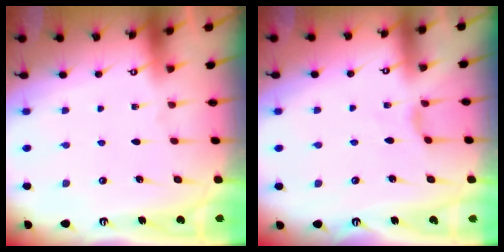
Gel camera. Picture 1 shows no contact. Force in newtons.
{"total": 2.7, "press": 2.6, "slide": 0.6}